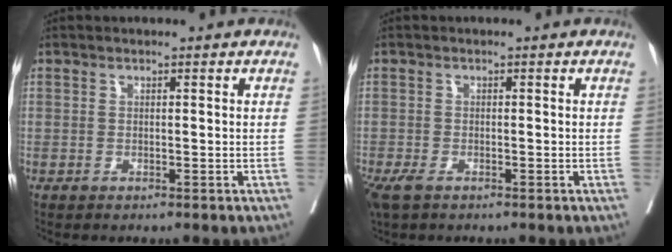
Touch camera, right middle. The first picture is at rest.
{"total": 3.6, "force": [-2.3, 1.5, 2.2], "torque": [-0.053, -0.012, -0.040]}